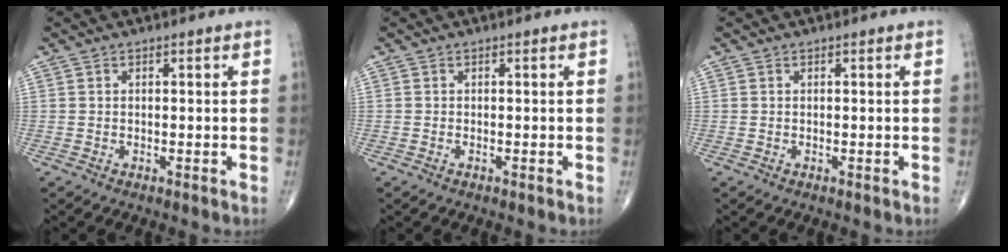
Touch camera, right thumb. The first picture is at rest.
{"total": 0.0}
{"total": 0.0}